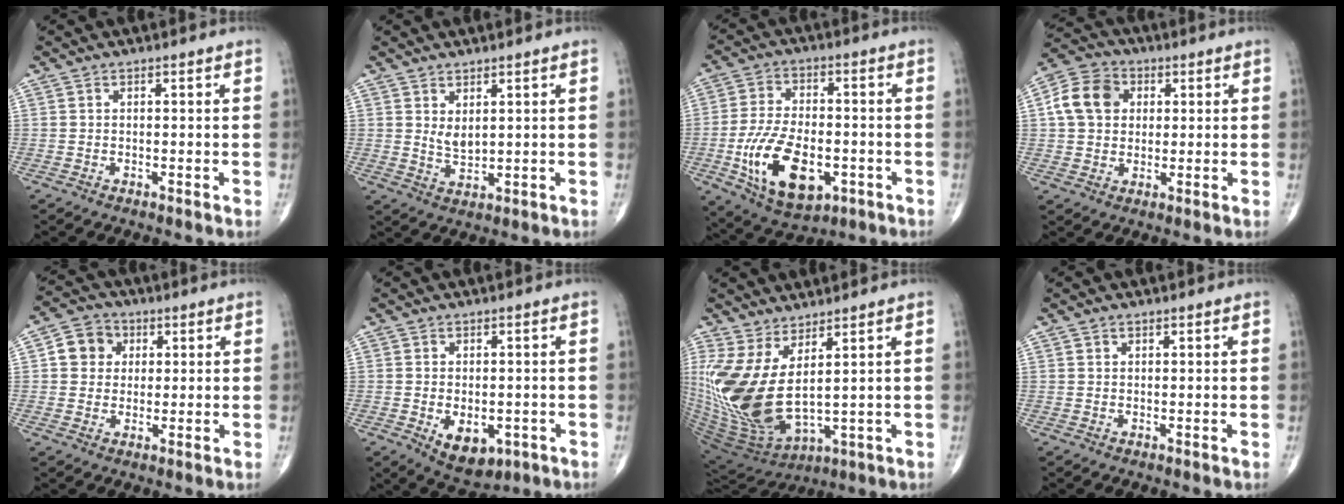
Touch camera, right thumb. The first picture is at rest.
{"total": 3.3, "force": [1.3, 1.6, 2.6], "torque": [-0.043, -0.020, 0.032]}
{"total": 16.3, "force": [-4.7, 8.9, 12.8], "torque": [-0.217, 0.007, -0.071]}
{"total": 10.0, "force": [2.1, 8.0, 5.5], "torque": [-0.086, 0.011, 0.028]}
{"total": 6.8, "force": [1.6, 6.1, 2.6], "torque": [-0.017, 0.005, 0.020]}
{"total": 7.9, "force": [-2.5, 4.8, 5.8], "torque": [-0.070, -0.002, -0.022]}
{"total": 16.7, "force": [3.9, 7.0, 14.7], "torque": [-0.326, -0.046, 0.098]}
{"total": 0.7, "force": [0.4, 0.5, 0.2], "torque": [0.003, -0.003, 0.006]}